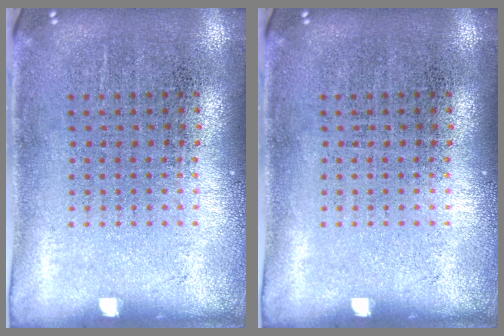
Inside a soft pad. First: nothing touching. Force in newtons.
{"total": 0.0}